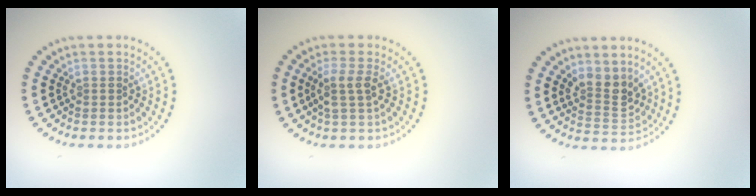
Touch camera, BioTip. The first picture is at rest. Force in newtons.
{"total": 2.1, "press": 1.7, "slide": 1.2}
{"total": 3.0, "press": 2.6, "slide": 1.5}